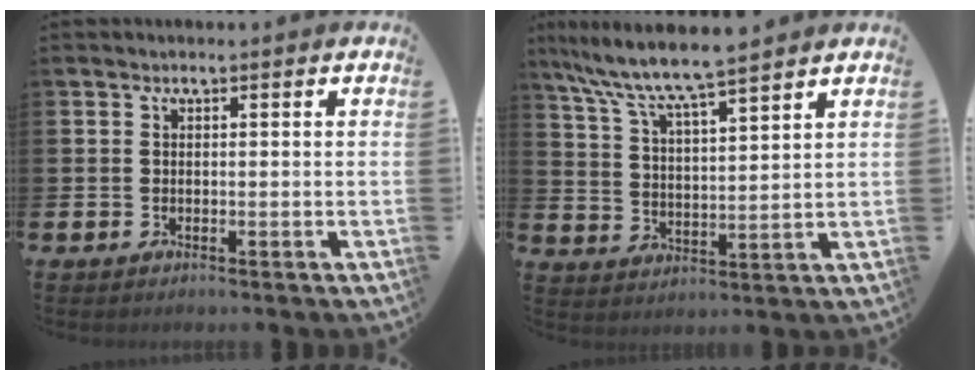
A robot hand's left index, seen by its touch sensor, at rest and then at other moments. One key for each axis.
{"total": 7.9, "fx": 7.3, "fy": 0.4, "fz": 3.0, "tx": -0.088, "ty": -0.040, "tz": 0.128}